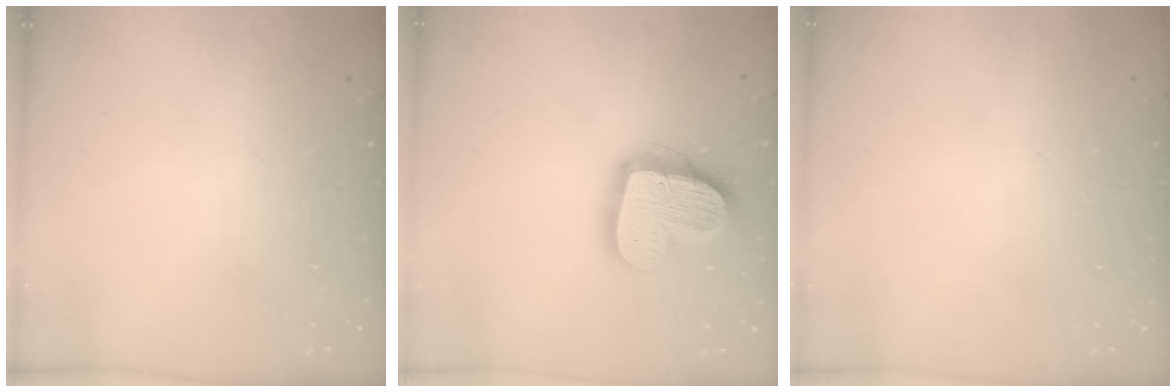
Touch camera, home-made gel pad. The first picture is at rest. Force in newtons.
{"total": 18.3, "press": 18.3, "slide": 1.6}
{"total": 0.0}